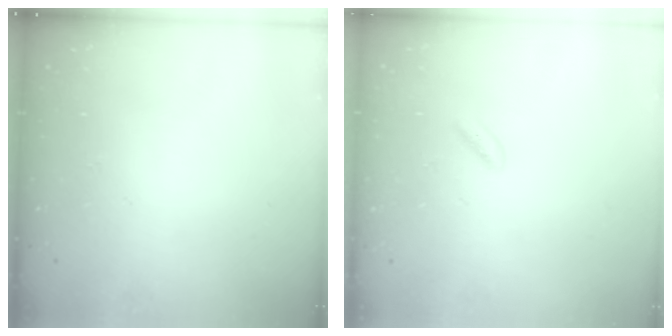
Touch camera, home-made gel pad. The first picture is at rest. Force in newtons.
{"total": 1.3, "press": 1.0, "slide": 0.7}